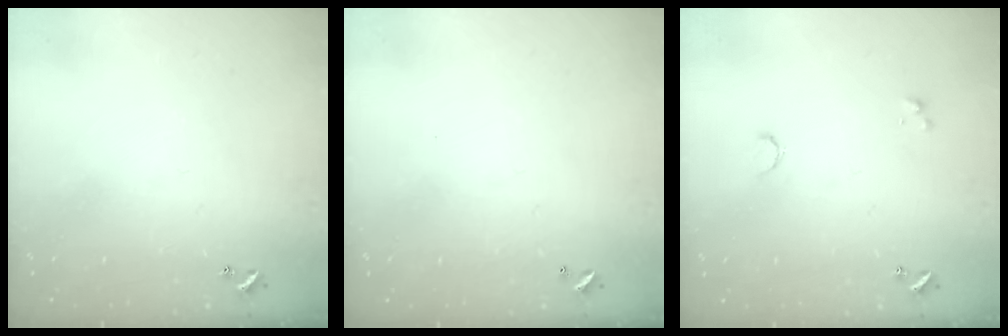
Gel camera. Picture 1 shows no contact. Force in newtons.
{"total": 2.9, "press": 2.9, "slide": 0.1}
{"total": 1.4, "press": 1.3, "slide": 0.2}